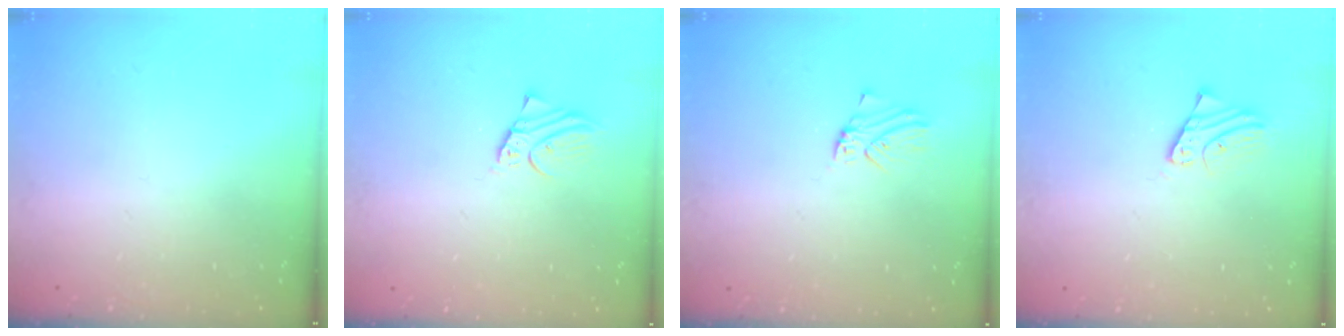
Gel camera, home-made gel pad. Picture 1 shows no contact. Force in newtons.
{"total": 2.1, "press": 2.1, "slide": 0.1}
{"total": 0.0}
{"total": 2.4, "press": 2.4, "slide": 0.1}